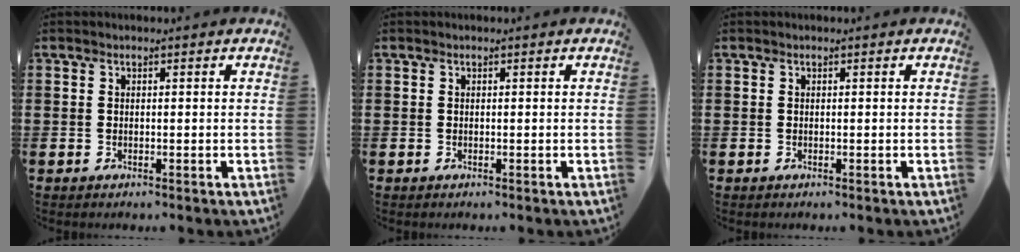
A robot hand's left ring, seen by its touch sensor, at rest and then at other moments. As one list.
[{"total": 0.0}, {"total": 0.0}]